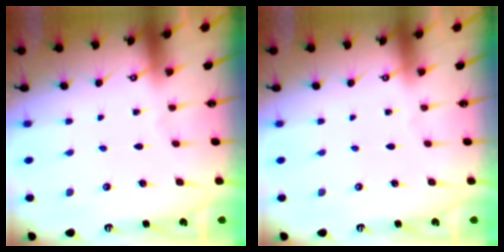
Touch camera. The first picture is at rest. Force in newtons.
{"total": 0.0}